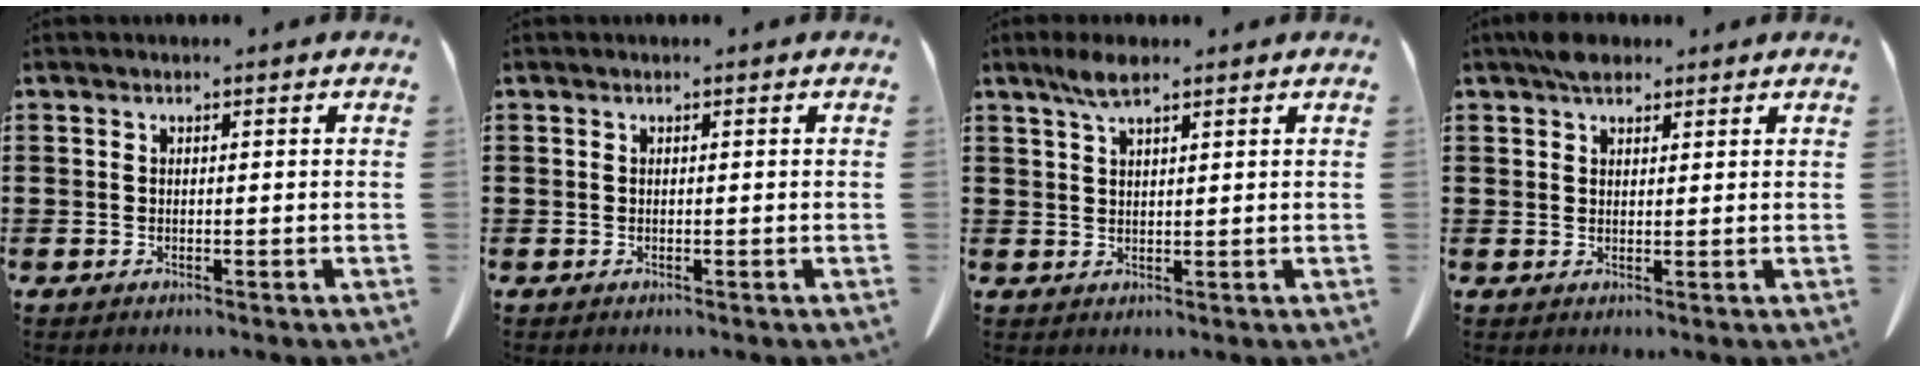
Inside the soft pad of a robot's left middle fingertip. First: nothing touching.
{"total": 0.0}
{"total": 3.9, "force": [2.4, 1.0, 2.9], "torque": [-0.063, 0.002, 0.044]}
{"total": 3.2, "force": [2.5, 1.4, 1.4], "torque": [-0.026, 0.002, 0.048]}